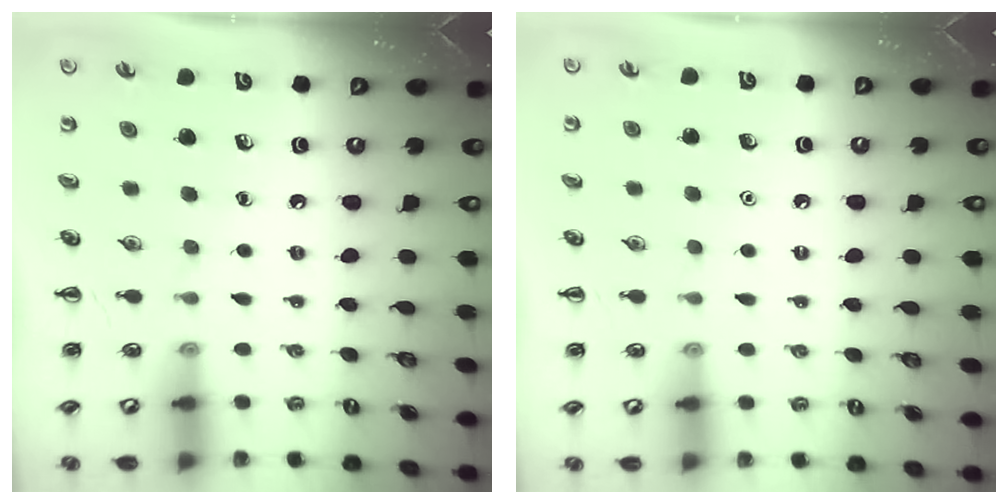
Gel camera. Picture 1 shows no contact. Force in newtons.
{"total": 1.6, "press": 1.6, "slide": 0.1}